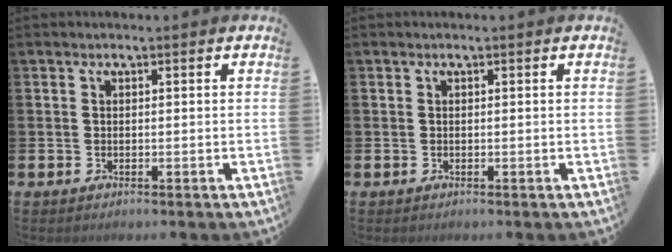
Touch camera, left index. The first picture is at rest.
{"total": 0.0}